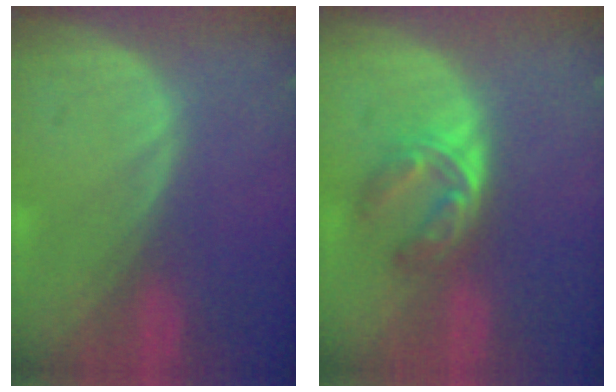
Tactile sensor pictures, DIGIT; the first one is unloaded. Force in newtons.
{"total": 5.9, "press": 4.7, "slide": 3.6}